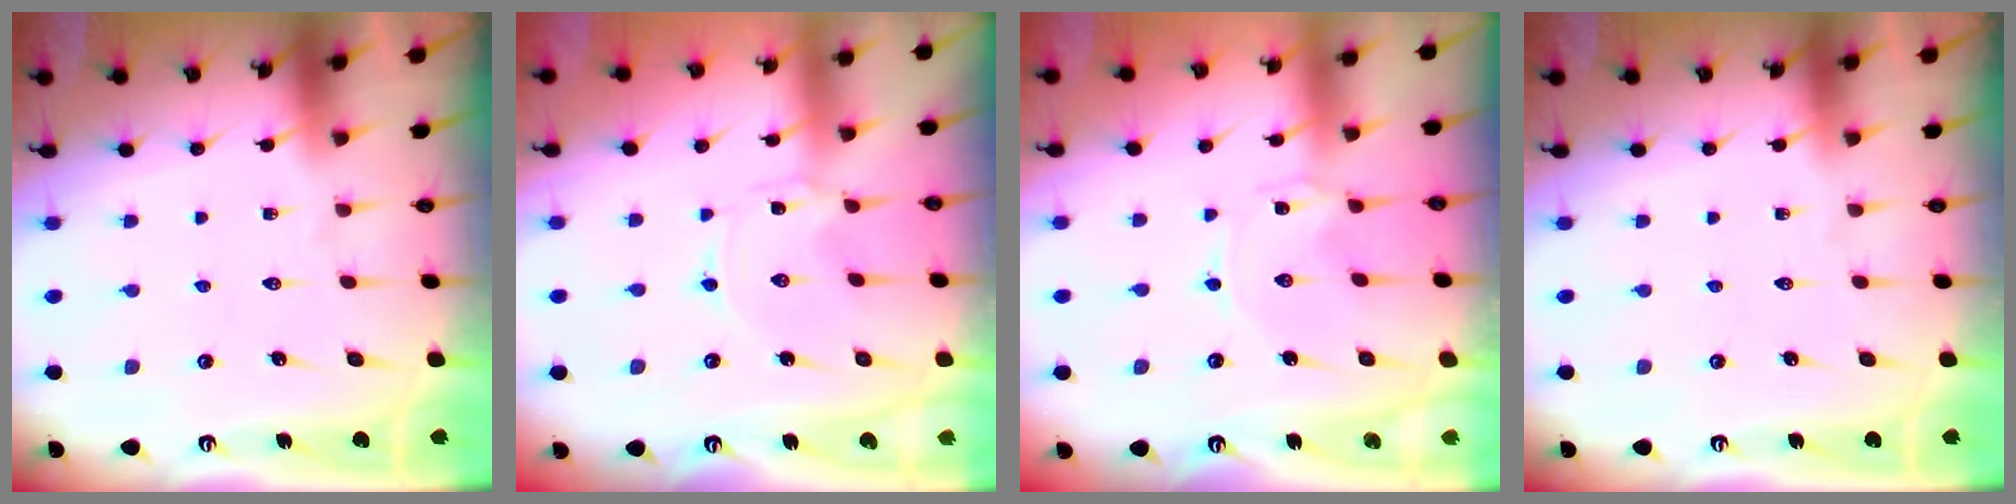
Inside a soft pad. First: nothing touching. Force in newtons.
{"total": 0.0}
{"total": 0.0}
{"total": 0.0}